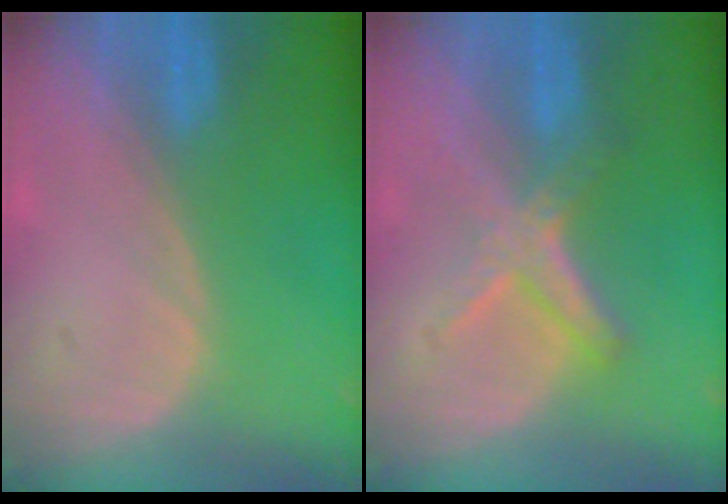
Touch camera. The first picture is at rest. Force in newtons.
{"total": 5.6, "press": 5.4, "slide": 1.8}